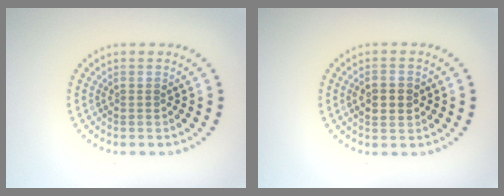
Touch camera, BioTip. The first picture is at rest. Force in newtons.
{"total": 3.2, "press": 3.2, "slide": 0.1}